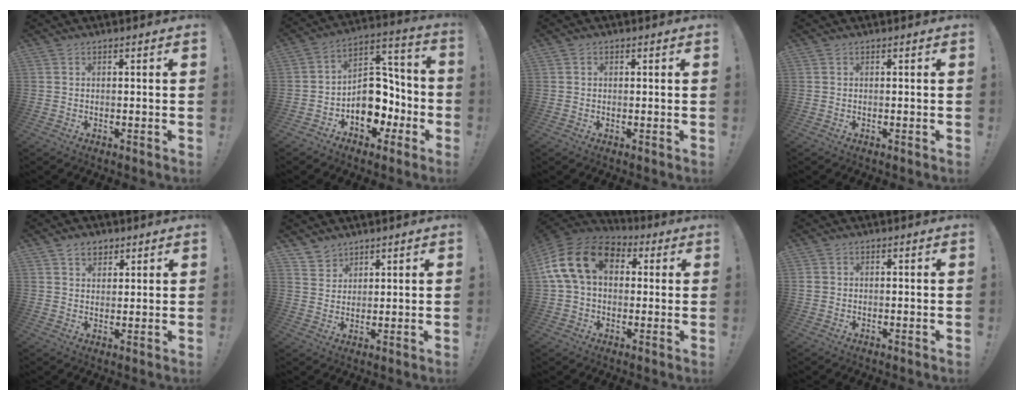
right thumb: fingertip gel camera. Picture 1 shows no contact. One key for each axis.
{"total": 13.6, "fx": -4.5, "fy": 11.1, "fz": 6.4, "tx": -0.055, "ty": 0.019, "tz": -0.066}
{"total": 0.7, "fx": 0.1, "fy": 0.7, "fz": 0.1, "tx": -0.006, "ty": 0.005, "tz": 0.002}
{"total": 0.0}
{"total": 4.7, "fx": 3.0, "fy": 3.3, "fz": 1.7, "tx": -0.013, "ty": -0.012, "tz": 0.052}
{"total": 4.4, "fx": 3.5, "fy": 2.6, "fz": 0.1, "tx": -0.004, "ty": -0.029, "tz": 0.067}
{"total": 17.2, "fx": 4.6, "fy": 11.9, "fz": 11.5, "tx": -0.209, "ty": 0.007, "tz": 0.084}
{"total": 1.1, "fx": -0.2, "fy": 1.0, "fz": 0.5, "tx": -0.008, "ty": 0.002, "tz": -0.003}